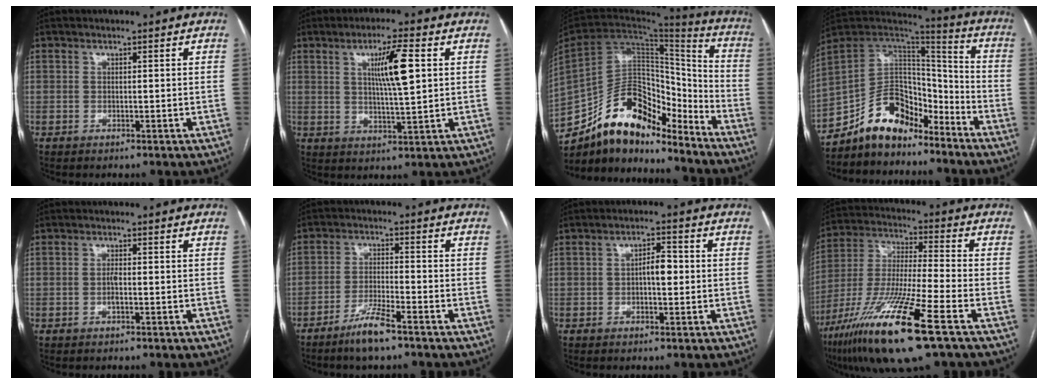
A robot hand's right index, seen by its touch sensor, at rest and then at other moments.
{"total": 7.9, "force": [2.2, 0.4, 7.6], "torque": [-0.134, -0.001, 0.037]}
{"total": 20.1, "force": [-15.9, 8.1, 9.2], "torque": [-0.178, 0.036, -0.273]}
{"total": 13.7, "force": [-10.5, 6.6, 5.8], "torque": [-0.093, 0.047, -0.188]}
{"total": 1.4, "force": [-0.3, 0.3, 1.3], "torque": [-0.027, 0.000, -0.006]}
{"total": 5.9, "force": [-4.3, 0.4, 4.0], "torque": [-0.080, -0.008, -0.082]}
{"total": 3.4, "force": [-0.2, 1.3, 3.2], "torque": [-0.049, 0.009, -0.005]}
{"total": 19.8, "force": [-10.6, 0.9, 16.7], "torque": [-0.351, -0.049, -0.199]}